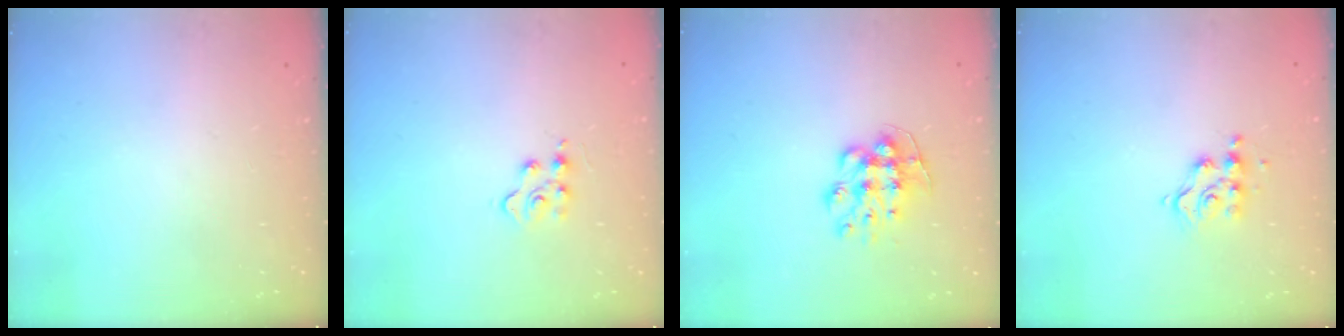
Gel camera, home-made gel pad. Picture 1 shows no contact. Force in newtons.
{"total": 4.6, "press": 4.5, "slide": 0.6}
{"total": 9.3, "press": 9.3, "slide": 0.3}
{"total": 8.3, "press": 8.3, "slide": 0.5}